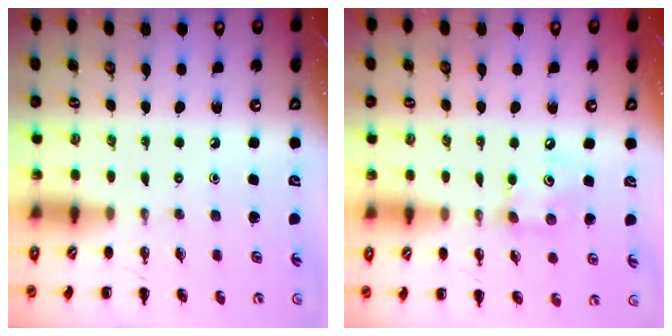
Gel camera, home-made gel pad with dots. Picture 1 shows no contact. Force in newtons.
{"total": 6.0, "press": 5.9, "slide": 0.8}